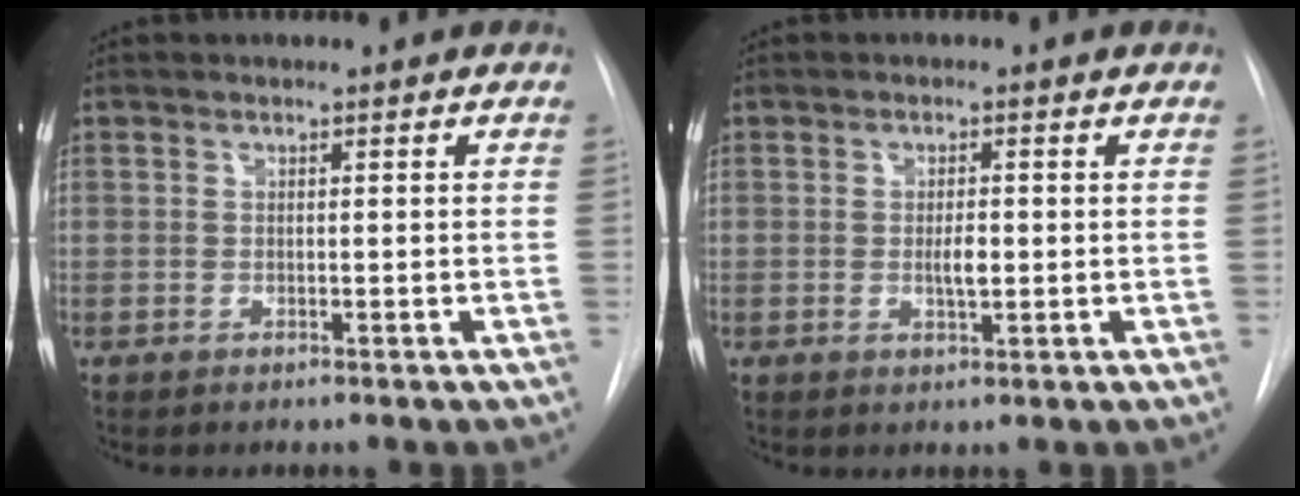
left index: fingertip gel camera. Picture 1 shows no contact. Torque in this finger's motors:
{"motor_torque": [0.53, 0.28, 0.06, 0.05]}